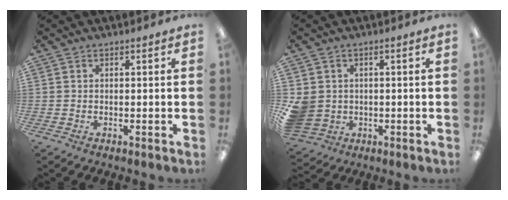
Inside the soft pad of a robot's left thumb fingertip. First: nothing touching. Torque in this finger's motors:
{"motor_torque": [0.18, 1.53, 0.64, -0.73, 0.14]}